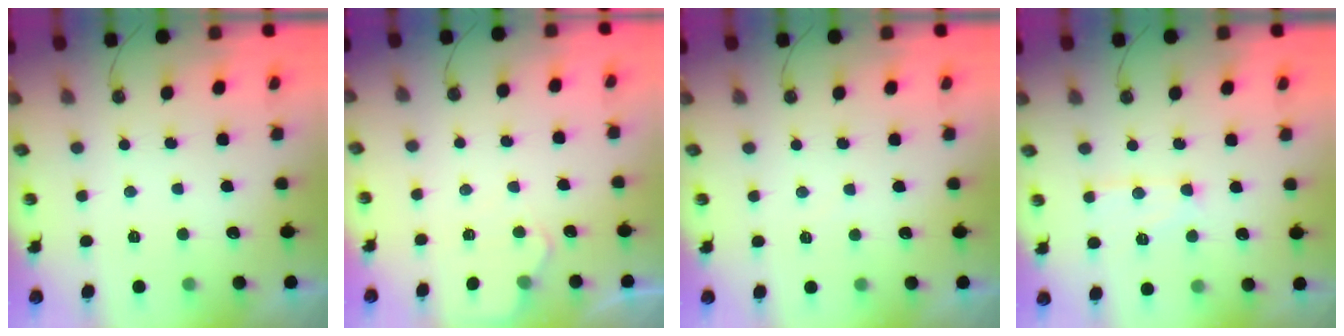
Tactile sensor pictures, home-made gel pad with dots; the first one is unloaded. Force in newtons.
{"total": 3.8, "press": 3.8, "slide": 0.4}
{"total": 3.6, "press": 3.6, "slide": 0.4}
{"total": 8.7, "press": 8.7, "slide": 0.2}